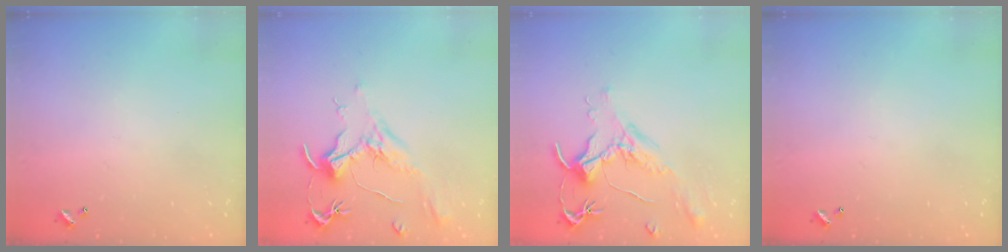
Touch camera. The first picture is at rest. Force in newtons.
{"total": 2.1, "press": 2.0, "slide": 0.8}
{"total": 1.6, "press": 1.5, "slide": 0.7}
{"total": 0.0}